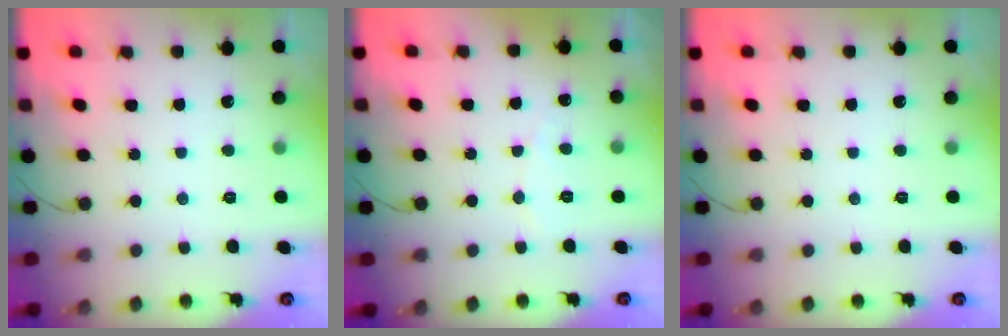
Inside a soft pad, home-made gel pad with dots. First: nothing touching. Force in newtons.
{"total": 3.2, "press": 3.1, "slide": 0.3}
{"total": 0.0}